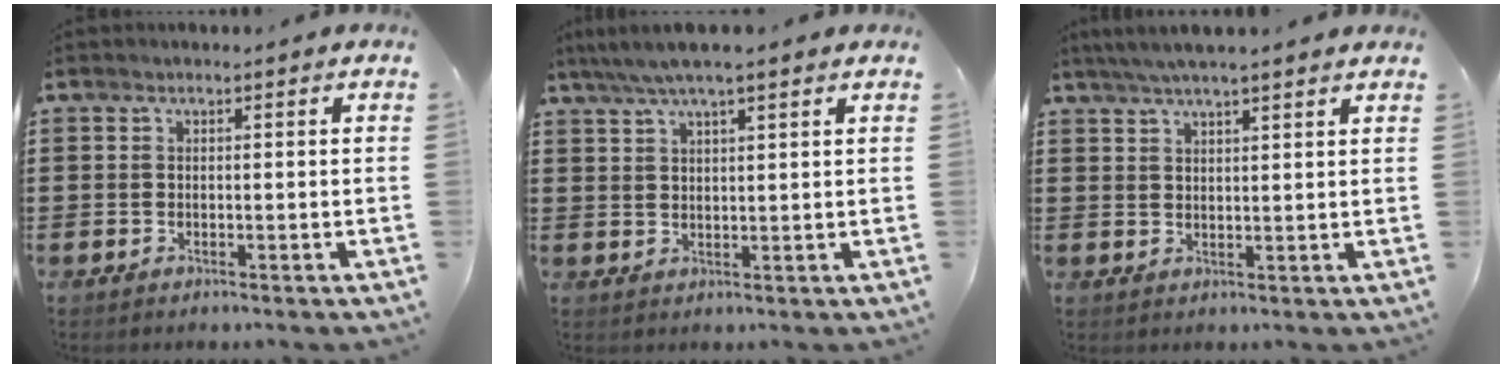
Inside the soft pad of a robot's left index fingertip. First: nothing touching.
{"total": 4.1, "force": [3.1, 0.3, 2.7], "torque": [-0.059, -0.003, 0.054]}
{"total": 3.8, "force": [3.3, 0.0, 1.8], "torque": [-0.043, -0.002, 0.061]}